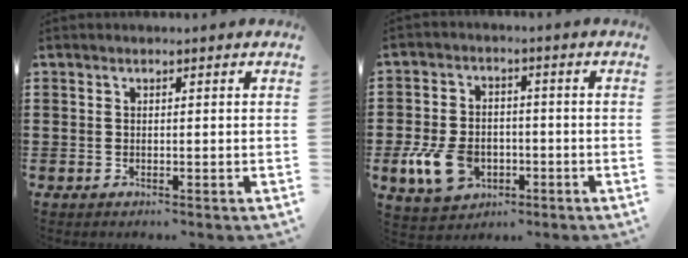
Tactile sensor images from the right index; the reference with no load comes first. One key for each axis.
{"total": 9.1, "fx": -2.8, "fy": 6.4, "fz": 5.8, "tx": -0.149, "ty": 0.005, "tz": -0.054}